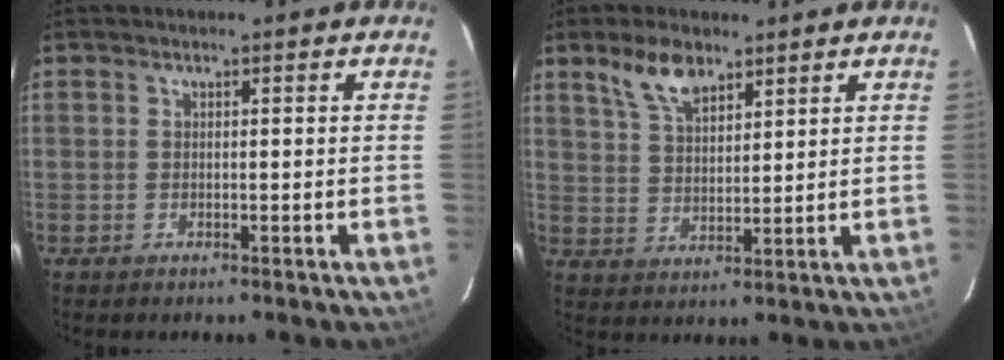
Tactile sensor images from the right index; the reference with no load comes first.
{"total": 7.3, "force": [5.0, 3.3, 4.1], "torque": [-0.075, 0.010, 0.098]}